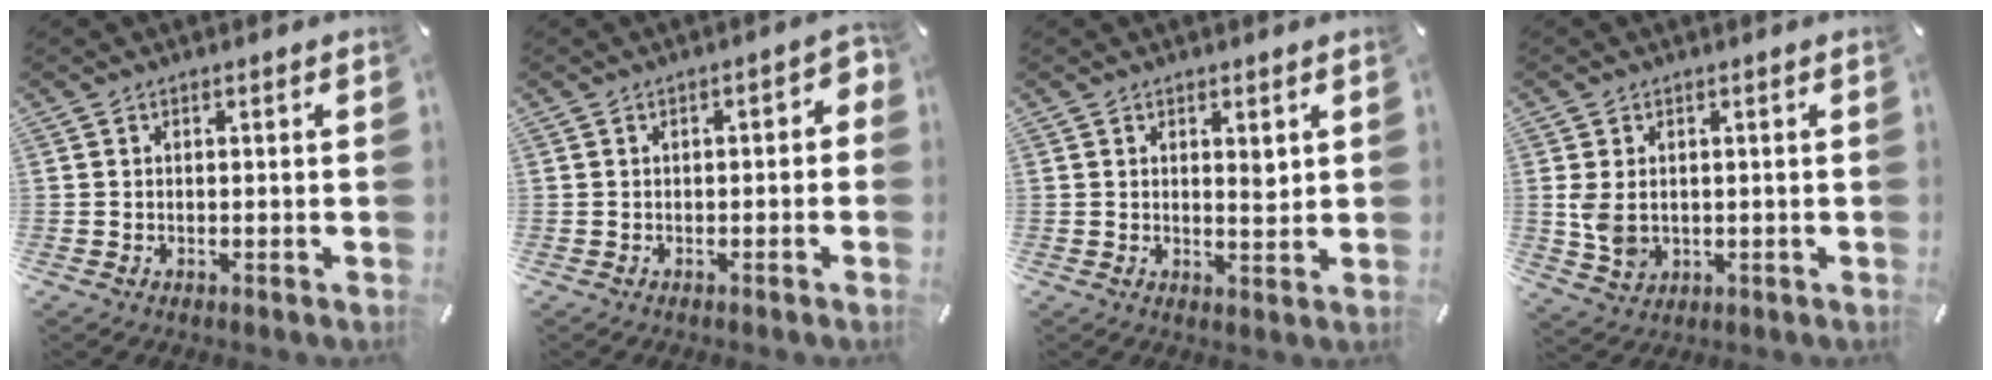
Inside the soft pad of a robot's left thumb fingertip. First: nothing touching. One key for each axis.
{"total": 2.9, "fx": -1.1, "fy": 1.6, "fz": 2.3, "tx": -0.031, "ty": 0.010, "tz": -0.023}
{"total": 2.8, "fx": 1.3, "fy": 1.3, "fz": 2.1, "tx": -0.022, "ty": -0.008, "tz": 0.017}
{"total": 5.2, "fx": 0.4, "fy": 4.0, "fz": 3.2, "tx": -0.065, "ty": -0.006, "tz": 0.003}